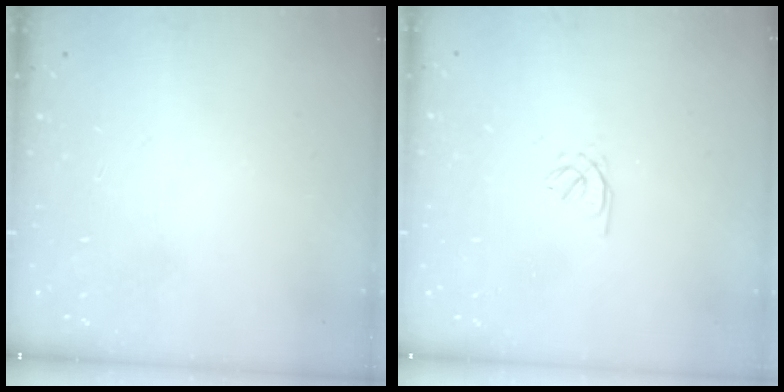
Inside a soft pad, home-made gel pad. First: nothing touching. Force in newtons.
{"total": 0.9, "press": 0.8, "slide": 0.4}